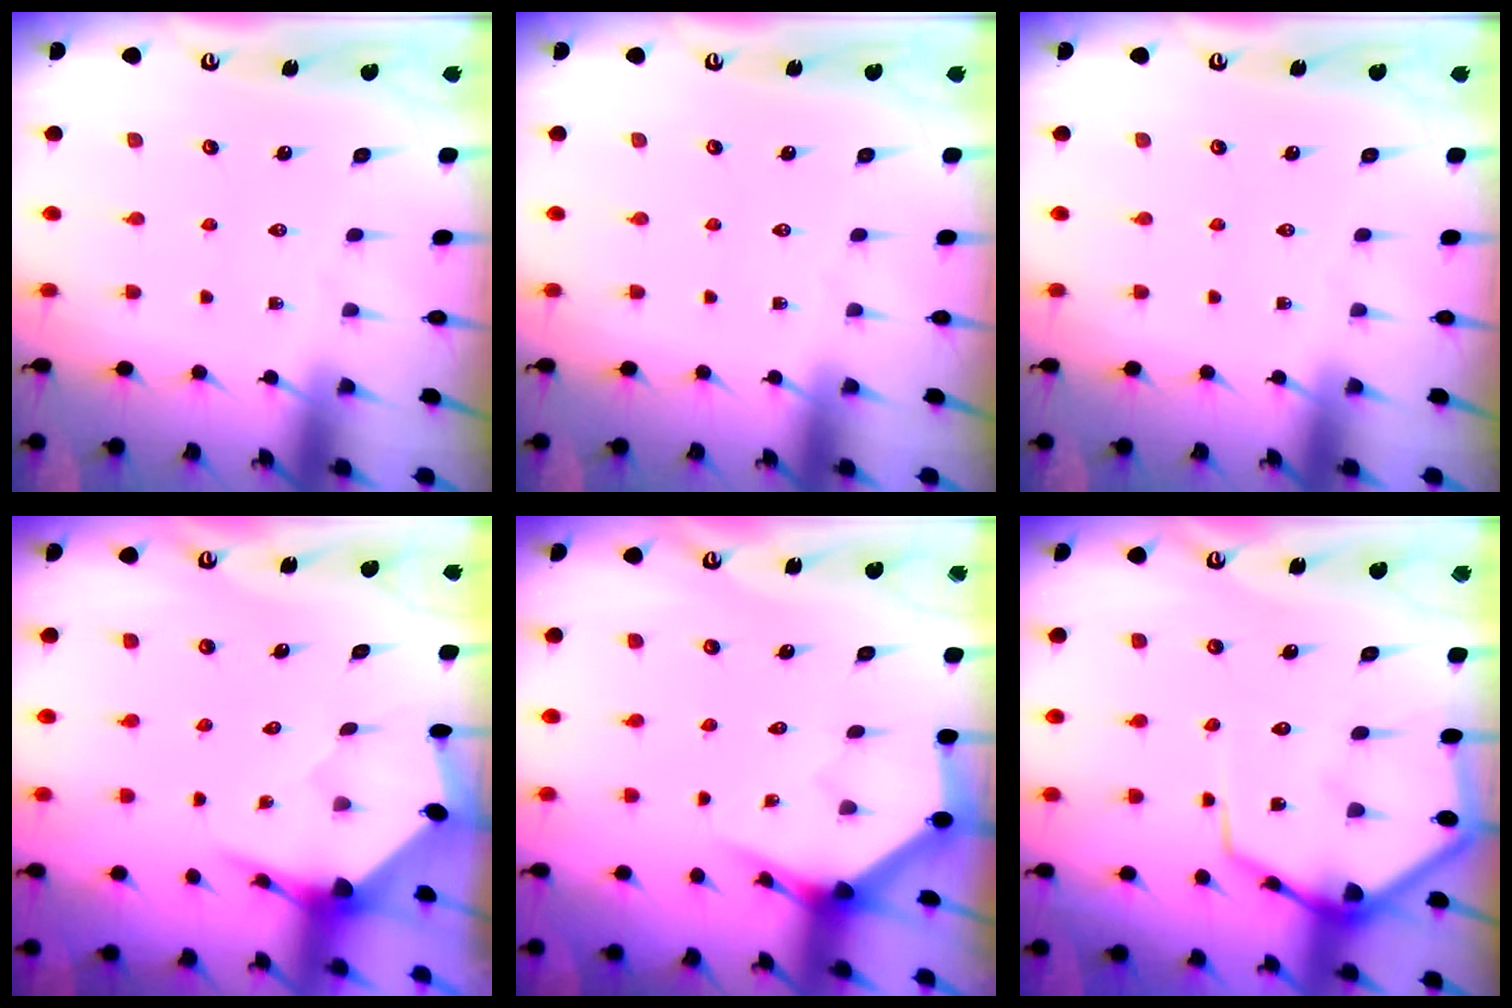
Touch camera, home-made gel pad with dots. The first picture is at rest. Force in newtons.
{"total": 0.0}
{"total": 0.0}
{"total": 3.6, "press": 3.6, "slide": 0.4}
{"total": 4.0, "press": 4.0, "slide": 0.2}
{"total": 9.4, "press": 9.3, "slide": 0.9}